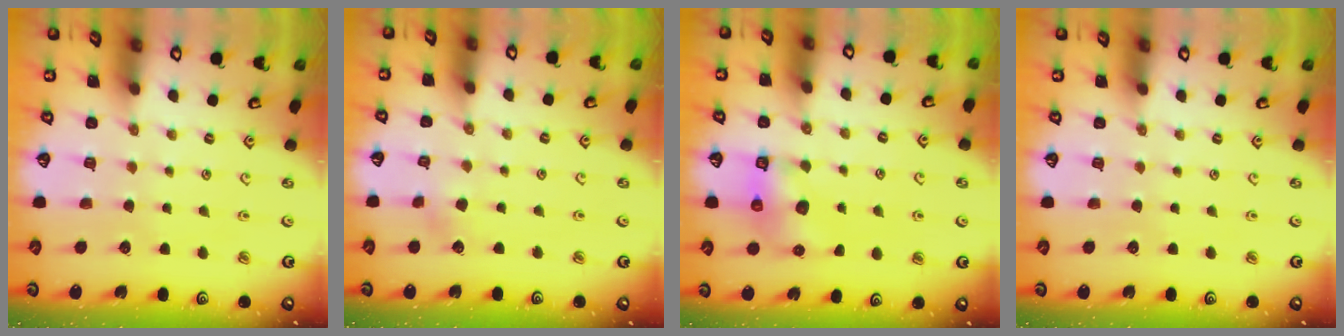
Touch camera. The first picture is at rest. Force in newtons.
{"total": 1.8, "press": 1.7, "slide": 0.2}
{"total": 6.4, "press": 6.4, "slide": 0.7}
{"total": 0.0}